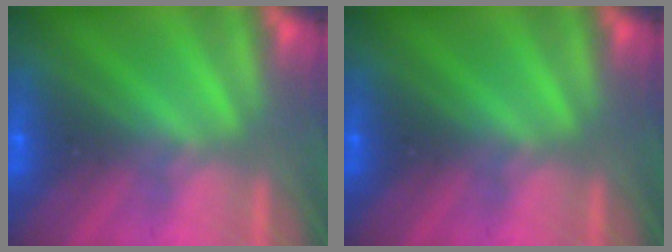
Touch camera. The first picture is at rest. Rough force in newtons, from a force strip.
{"total": 0.0}